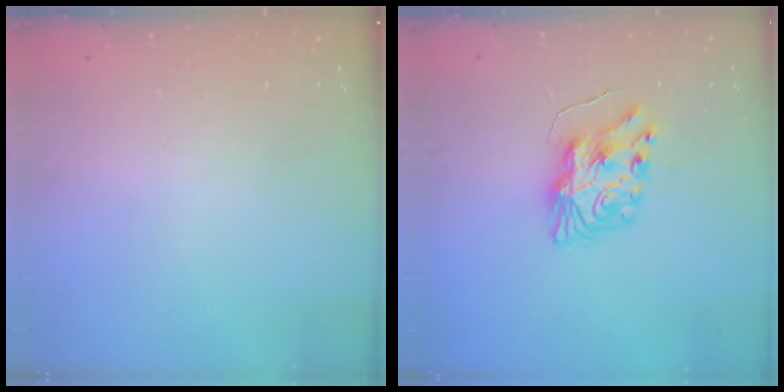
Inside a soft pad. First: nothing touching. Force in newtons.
{"total": 8.5, "press": 8.5, "slide": 0.4}